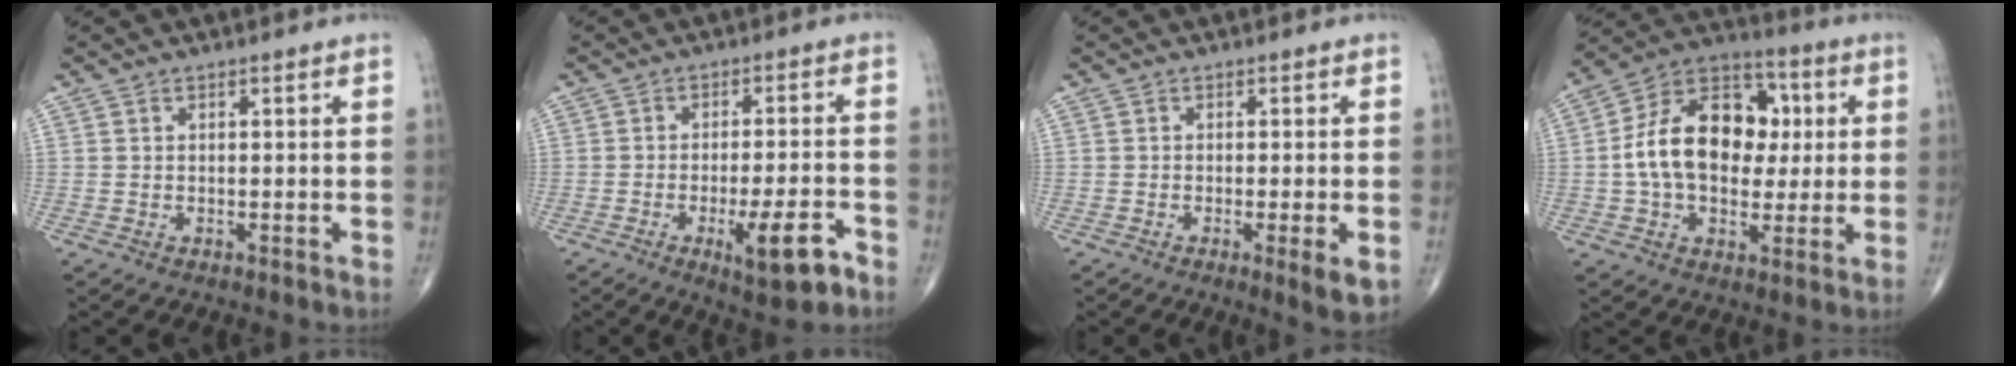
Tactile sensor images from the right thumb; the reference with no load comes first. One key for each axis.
{"total": 9.2, "fx": -4.4, "fy": 2.2, "fz": 7.8, "tx": -0.118, "ty": 0.017, "tz": -0.057}
{"total": 4.4, "fx": -1.2, "fy": 0.7, "fz": 4.1, "tx": -0.060, "ty": -0.011, "tz": -0.019}
{"total": 19.2, "fx": 1.4, "fy": 13.1, "fz": 13.9, "tx": -0.198, "ty": 0.026, "tz": 0.015}